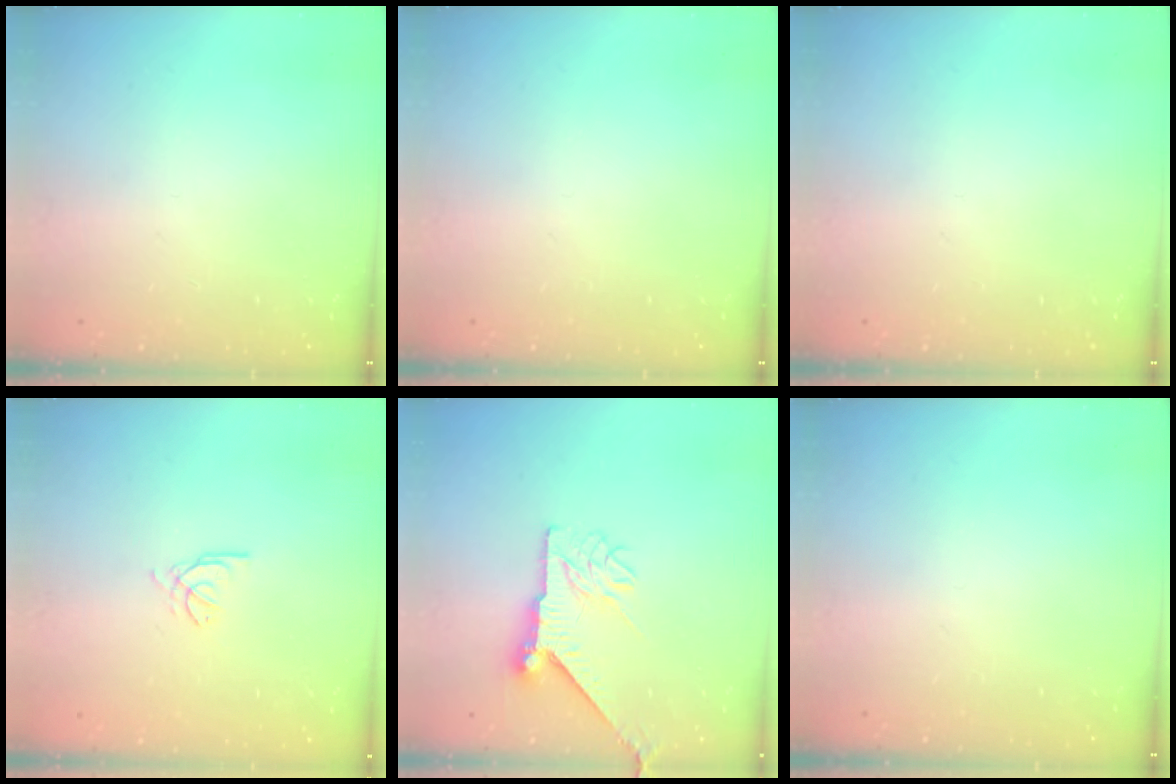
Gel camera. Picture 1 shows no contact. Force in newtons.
{"total": 0.0}
{"total": 0.0}
{"total": 2.6, "press": 2.6, "slide": 0.3}
{"total": 9.0, "press": 9.0, "slide": 0.6}
{"total": 0.0}